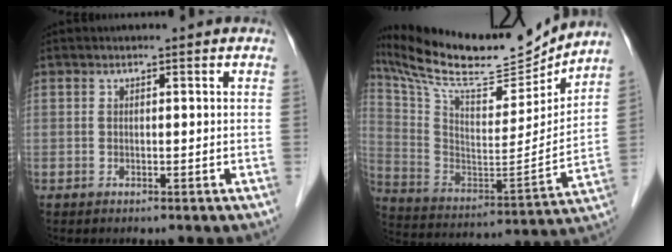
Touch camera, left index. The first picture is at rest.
{"total": 24.0, "force": [21.2, 3.7, 10.5], "torque": [-0.202, -0.017, 0.342]}